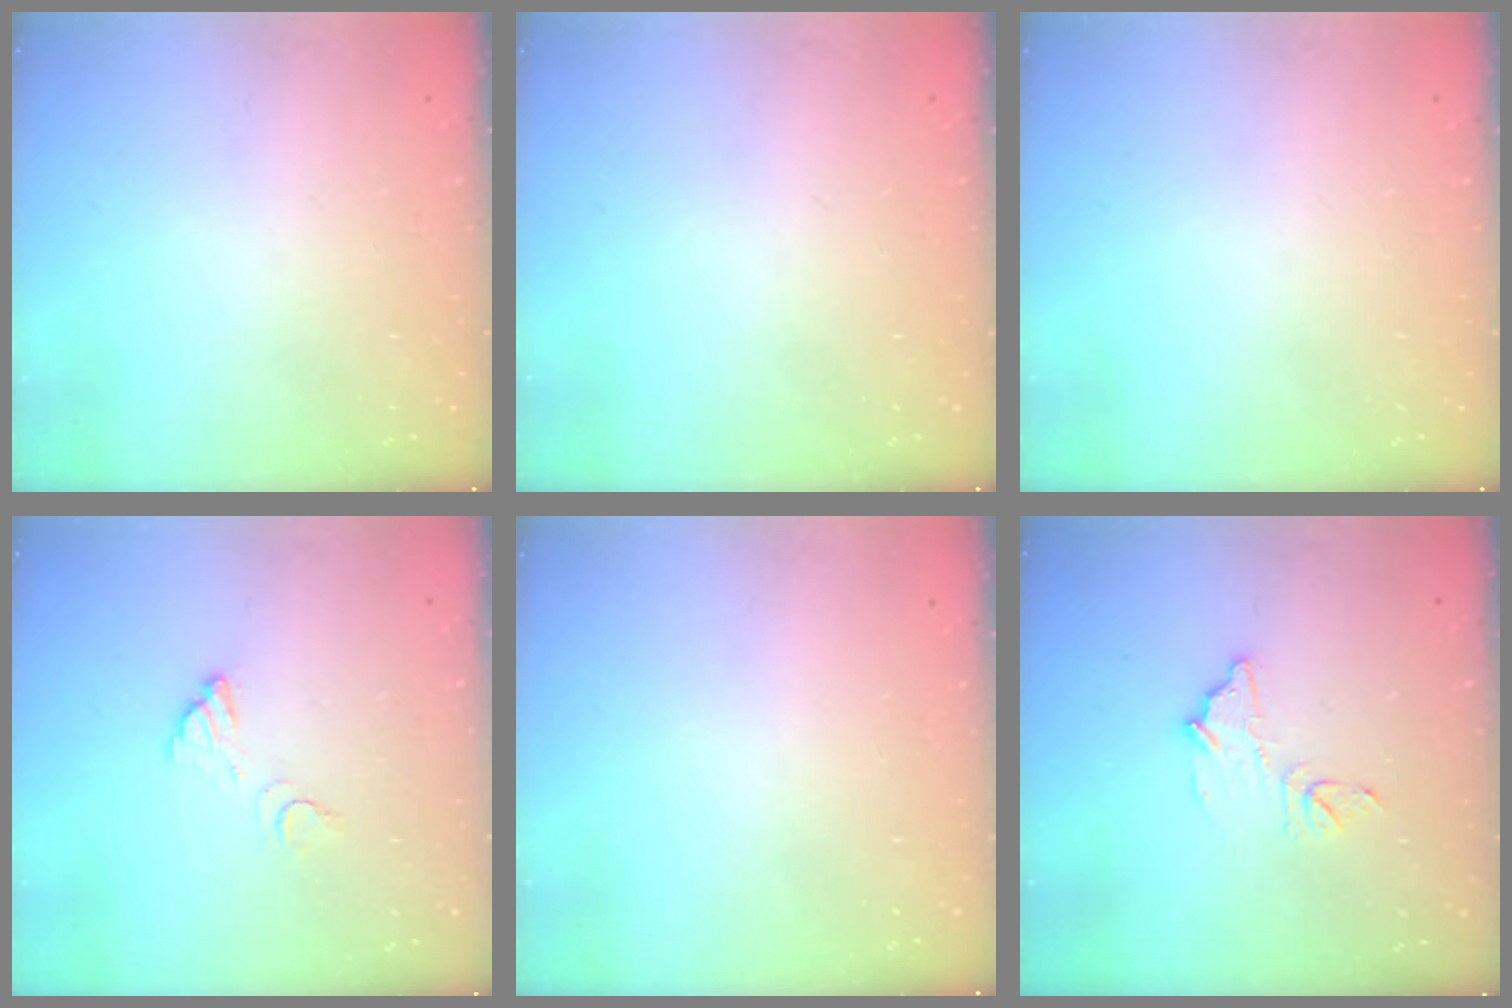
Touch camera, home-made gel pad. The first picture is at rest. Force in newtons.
{"total": 0.0}
{"total": 0.0}
{"total": 3.6, "press": 3.6, "slide": 0.2}
{"total": 0.0}
{"total": 10.0, "press": 10.0, "slide": 0.7}